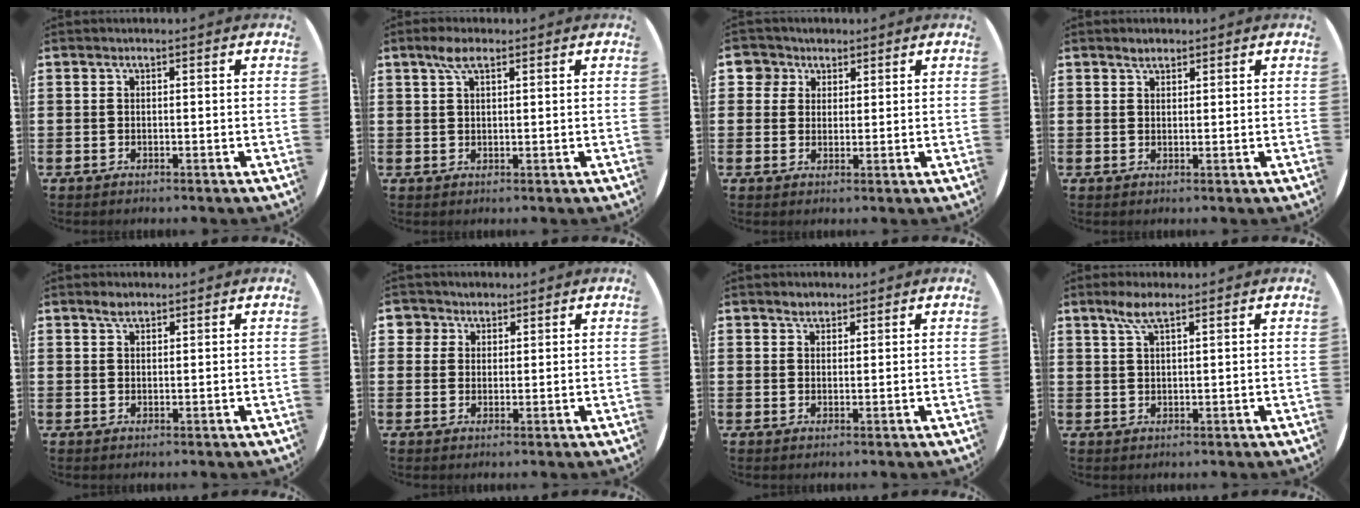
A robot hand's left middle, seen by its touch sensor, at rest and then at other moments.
{"total": 3.3, "force": [1.9, 1.1, 2.5], "torque": [-0.054, 0.008, 0.032]}
{"total": 3.6, "force": [2.3, 2.7, 0.3], "torque": [-0.011, 0.009, 0.043]}
{"total": 1.4, "force": [1.3, 0.4, 0.3], "torque": [-0.007, 0.003, 0.024]}
{"total": 1.6, "force": [1.3, 0.6, 0.6], "torque": [-0.005, 0.001, 0.022]}
{"total": 2.7, "force": [1.9, 1.9, 0.1], "torque": [-0.003, 0.006, 0.036]}
{"total": 1.6, "force": [1.4, 0.6, 0.1], "torque": [0.004, -0.001, 0.025]}
{"total": 3.6, "force": [2.4, 0.7, 2.6], "torque": [-0.056, 0.007, 0.042]}